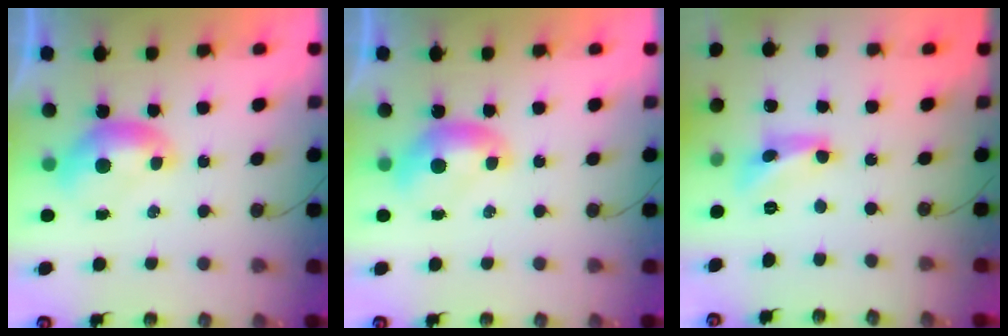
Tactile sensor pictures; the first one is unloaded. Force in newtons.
{"total": 0.0}
{"total": 5.7, "press": 5.7, "slide": 0.3}